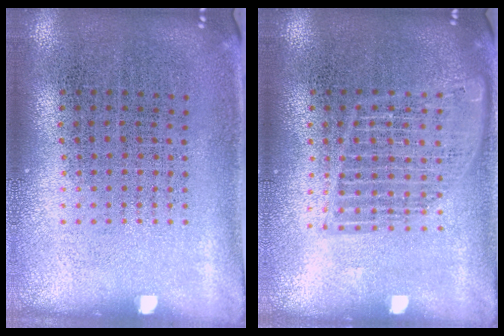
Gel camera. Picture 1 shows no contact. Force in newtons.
{"total": 1.4, "press": 1.2, "slide": 0.6}